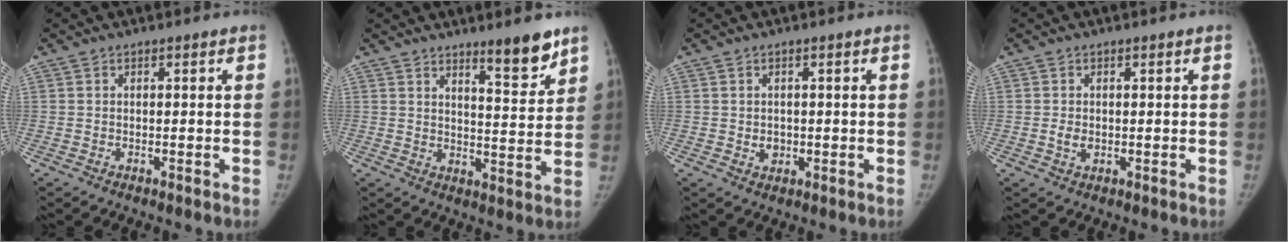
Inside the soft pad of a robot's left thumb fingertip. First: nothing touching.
{"total": 7.8, "force": [5.9, 1.4, 4.9], "torque": [-0.053, -0.051, 0.090]}
{"total": 2.1, "force": [-0.1, 1.8, 1.1], "torque": [-0.005, 0.001, 0.004]}
{"total": 1.9, "force": [-0.1, 1.4, 1.3], "torque": [-0.021, -0.001, 0.000]}